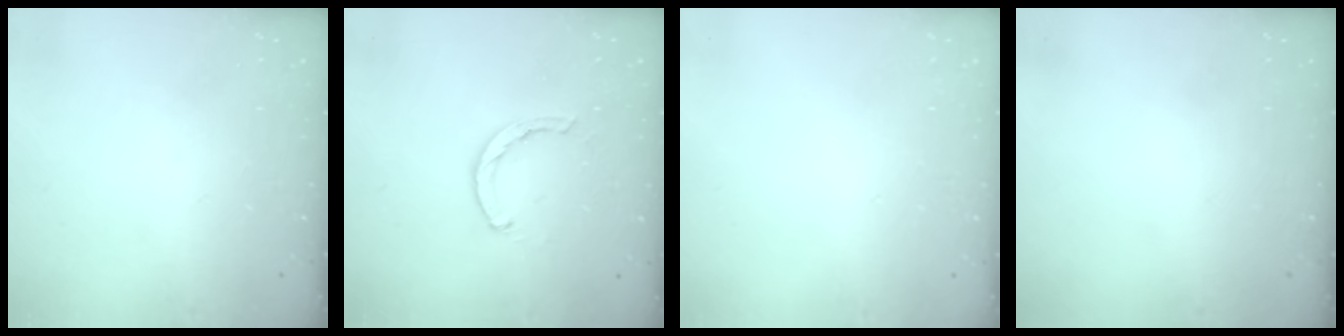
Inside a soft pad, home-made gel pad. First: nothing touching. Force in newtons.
{"total": 2.1, "press": 2.1, "slide": 0.3}
{"total": 2.6, "press": 2.6, "slide": 0.2}
{"total": 0.0}